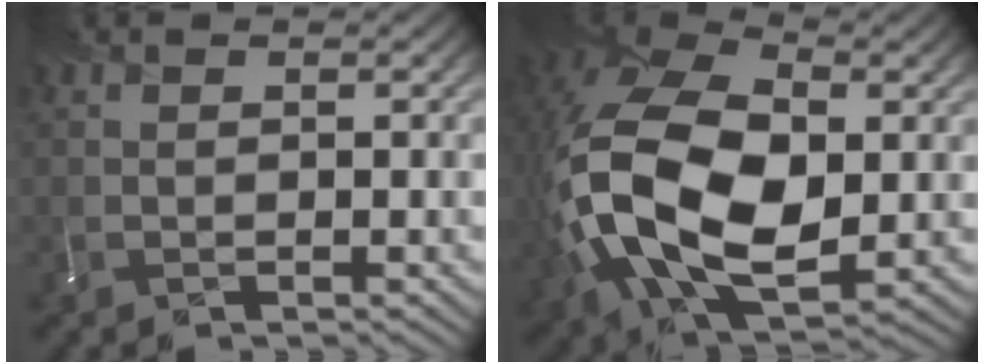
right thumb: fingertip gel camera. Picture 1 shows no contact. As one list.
[{"total": 17.2, "force": [-1.8, 10.6, 13.5], "torque": [-0.316, -0.015, -0.037]}]